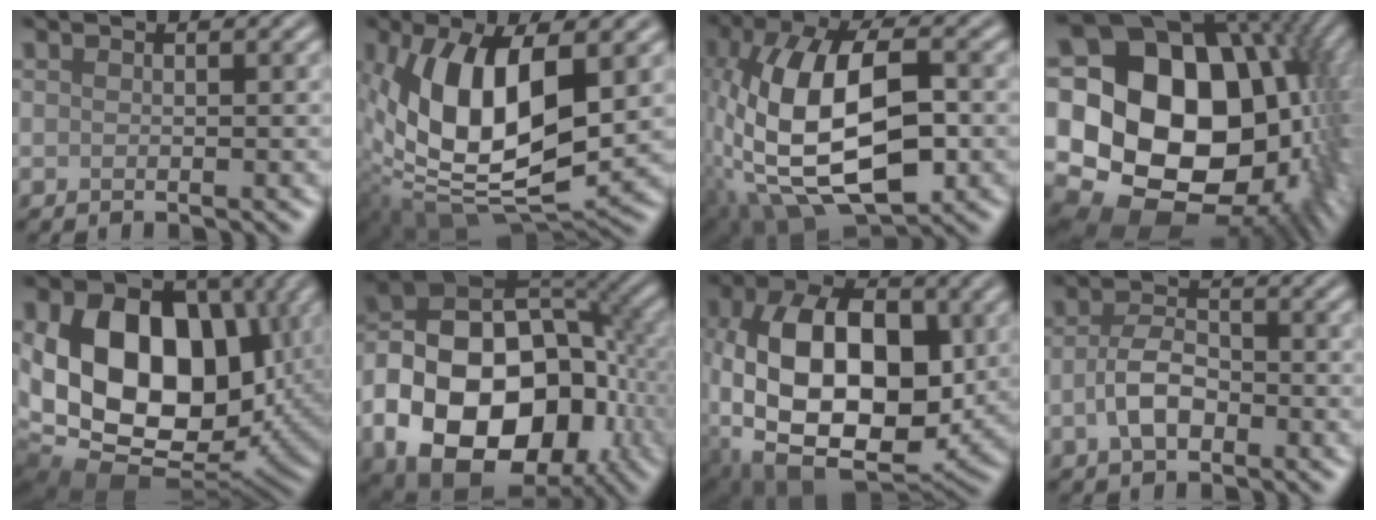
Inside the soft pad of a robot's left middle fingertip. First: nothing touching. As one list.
[{"total": 13.2, "force": [1.5, 6.6, 11.4], "torque": [-0.215, -0.006, 0.022]}, {"total": 14.2, "force": [-2.2, 7.1, 12.1], "torque": [-0.240, 0.009, -0.045]}, {"total": 22.2, "force": [1.2, 16.3, 15.1], "torque": [-0.265, -0.009, 0.049]}, {"total": 17.2, "force": [1.2, 12.2, 12.1], "torque": [-0.207, -0.008, 0.018]}, {"total": 17.2, "force": [-5.4, 11.7, 11.4], "torque": [-0.192, -0.016, -0.094]}, {"total": 15.1, "force": [-0.7, 9.3, 11.9], "torque": [-0.209, -0.004, -0.019]}, {"total": 4.0, "force": [-1.3, 2.4, 2.9], "torque": [-0.059, 0.004, -0.030]}]